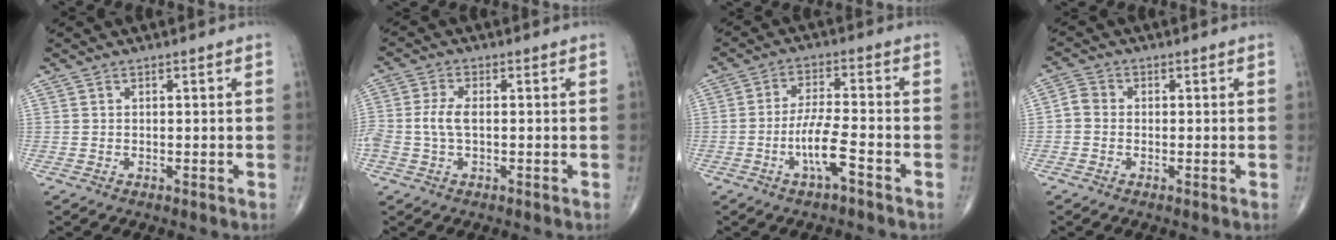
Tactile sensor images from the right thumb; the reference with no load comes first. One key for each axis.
{"total": 4.2, "fx": -0.3, "fy": 2.1, "fz": 3.6, "tx": -0.092, "ty": 0.008, "tz": -0.008}
{"total": 7.1, "fx": -3.3, "fy": 1.2, "fz": 6.2, "tx": -0.130, "ty": 0.023, "tz": -0.062}
{"total": 2.6, "fx": -0.5, "fy": 2.2, "fz": 1.3, "tx": -0.019, "ty": 0.006, "tz": -0.020}